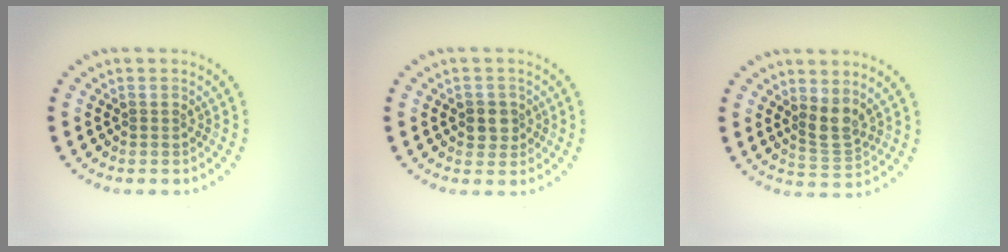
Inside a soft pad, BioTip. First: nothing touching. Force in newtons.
{"total": 2.0, "press": 1.9, "slide": 0.7}
{"total": 2.6, "press": 2.1, "slide": 1.4}